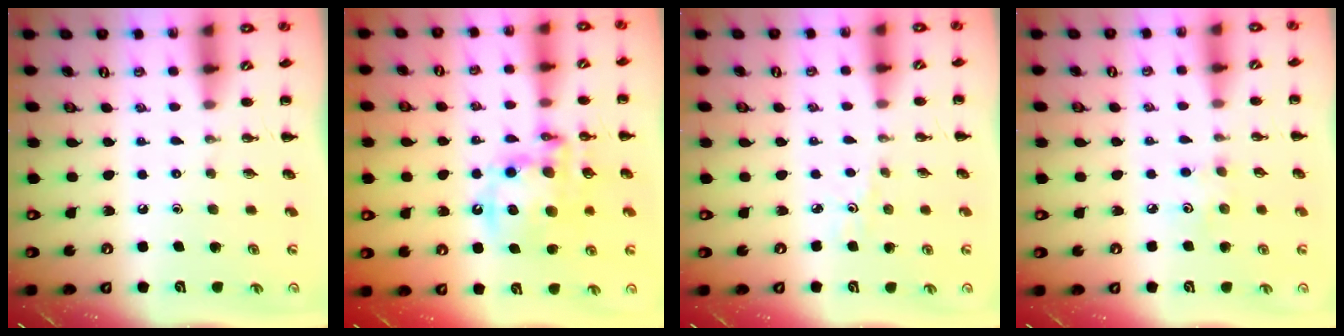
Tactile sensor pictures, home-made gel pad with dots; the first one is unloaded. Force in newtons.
{"total": 15.3, "press": 14.9, "slide": 3.3}
{"total": 2.2, "press": 2.1, "slide": 0.7}
{"total": 3.4, "press": 3.3, "slide": 0.9}